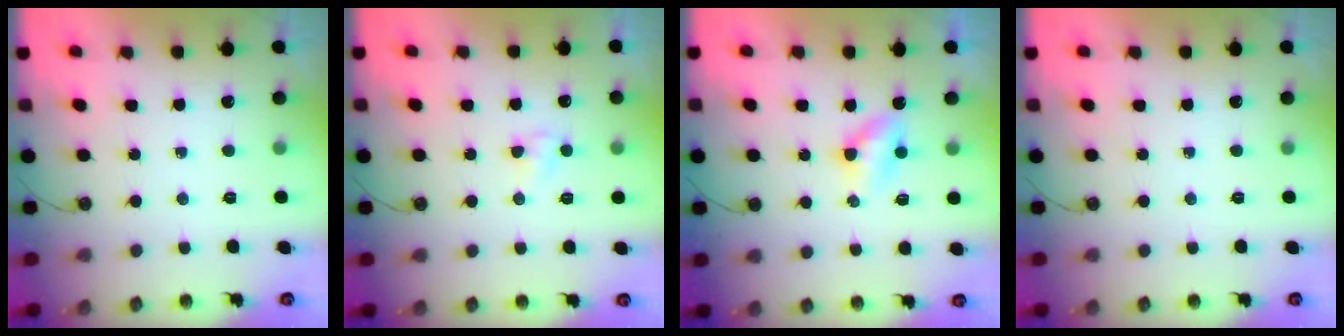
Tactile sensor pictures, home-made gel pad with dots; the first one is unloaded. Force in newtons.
{"total": 3.0, "press": 2.9, "slide": 0.3}
{"total": 3.7, "press": 3.6, "slide": 0.6}
{"total": 0.0}